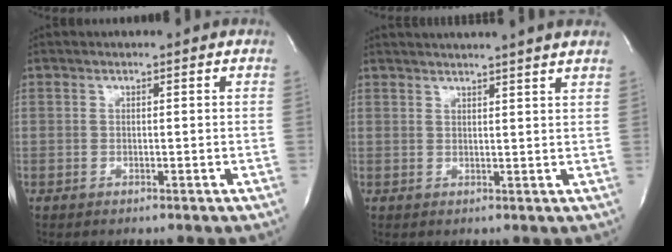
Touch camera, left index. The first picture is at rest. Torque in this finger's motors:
{"motor_torque": [0.14, -0.17, 0.66, 0.14]}